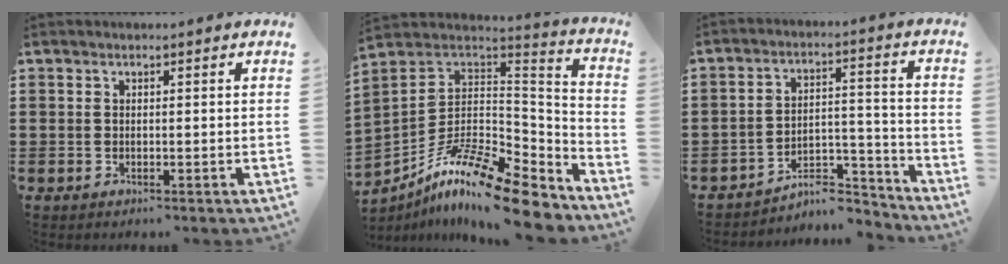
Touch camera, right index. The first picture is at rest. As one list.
[{"total": 14.8, "force": [-10.7, 3.6, 9.7], "torque": [-0.182, 0.024, -0.198]}, {"total": 6.6, "force": [-5.9, 2.1, 2.1], "torque": [-0.029, 0.016, -0.114]}]